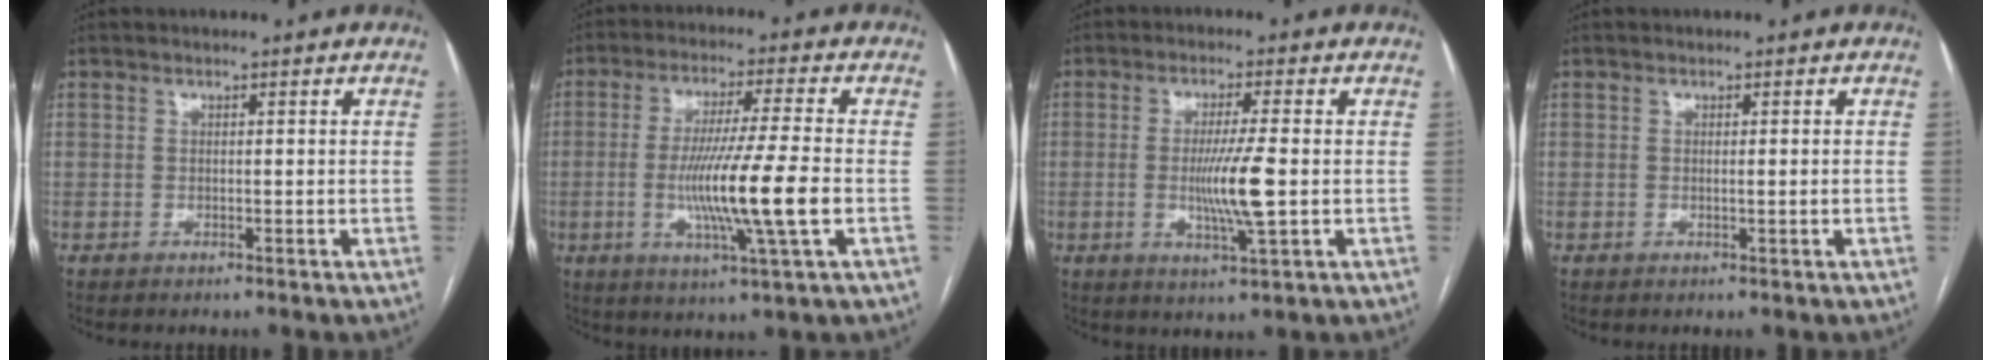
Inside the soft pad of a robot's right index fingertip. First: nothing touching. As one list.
[{"total": 12.8, "force": [-2.4, -0.9, 12.6], "torque": [-0.238, -0.018, -0.047]}, {"total": 7.6, "force": [-0.8, -0.2, 7.6], "torque": [-0.144, -0.015, -0.015]}, {"total": 0.8, "force": [-0.1, -0.2, 0.8], "torque": [-0.013, -0.003, 0.000]}]